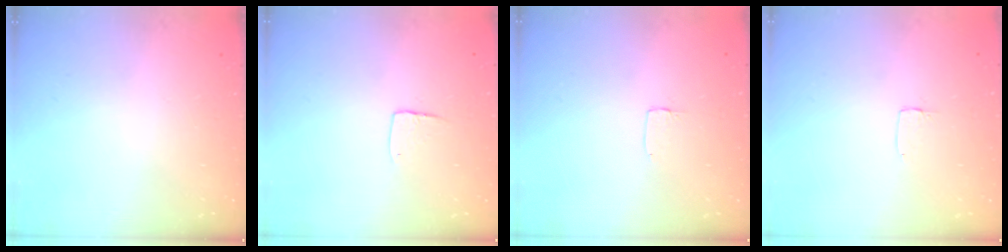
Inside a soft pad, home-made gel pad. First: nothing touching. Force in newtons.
{"total": 5.3, "press": 5.3, "slide": 0.4}
{"total": 1.2, "press": 1.2, "slide": 0.0}
{"total": 1.2, "press": 1.2, "slide": 0.0}